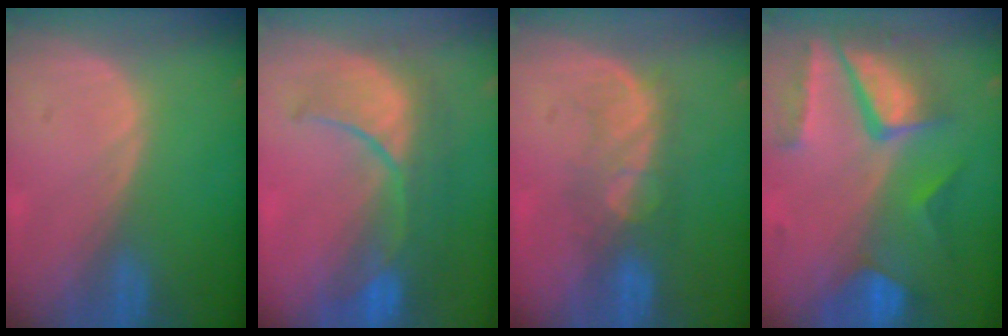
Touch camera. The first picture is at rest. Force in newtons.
{"total": 10.4, "press": 9.2, "slide": 5.0}
{"total": 5.6, "press": 5.5, "slide": 1.3}
{"total": 10.4, "press": 8.8, "slide": 5.5}